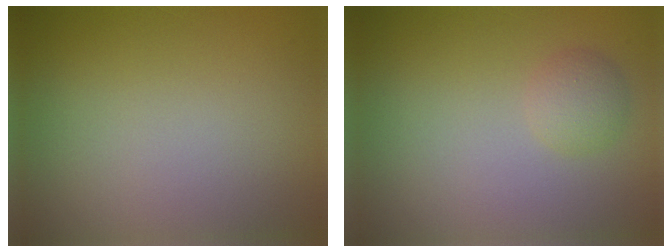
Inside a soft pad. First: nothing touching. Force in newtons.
{"total": 1.7, "press": 1.7, "slide": 0.1}